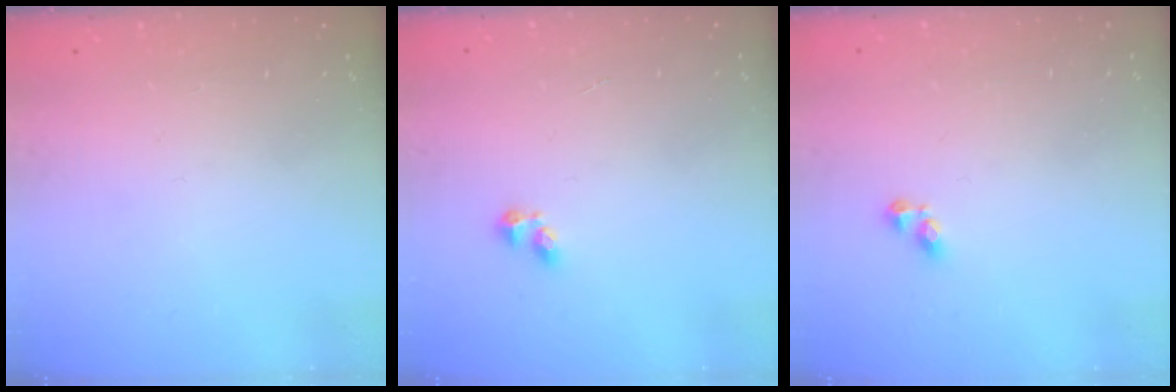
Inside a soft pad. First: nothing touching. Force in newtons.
{"total": 2.2, "press": 2.1, "slide": 0.6}
{"total": 3.2, "press": 3.1, "slide": 0.4}